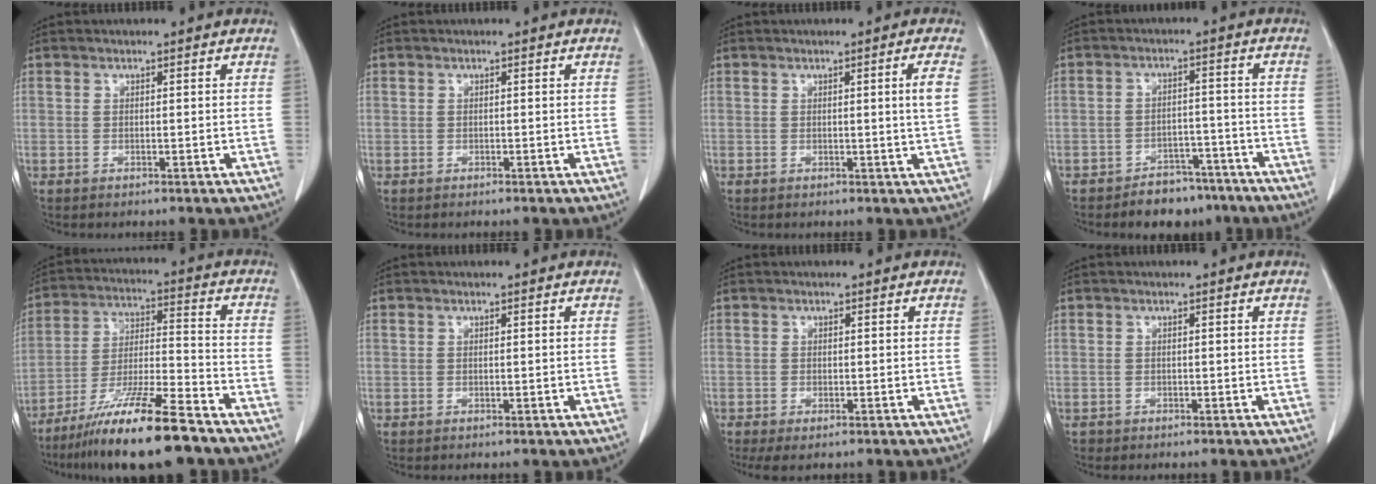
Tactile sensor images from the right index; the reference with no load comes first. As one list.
[{"total": 0.0}, {"total": 2.4, "force": [0.4, -0.8, 2.3], "torque": [-0.035, -0.005, 0.008]}, {"total": 6.5, "force": [-5.1, 3.6, 1.7], "torque": [-0.010, 0.012, -0.075]}, {"total": 15.8, "force": [-11.6, 0.8, 10.7], "torque": [-0.211, -0.031, -0.209]}, {"total": 0.0}, {"total": 2.6, "force": [-1.7, 0.8, 1.8], "torque": [-0.032, -0.008, -0.024]}, {"total": 0.6, "force": [-0.4, 0.5, -0.1], "torque": [-0.004, 0.004, -0.011]}]